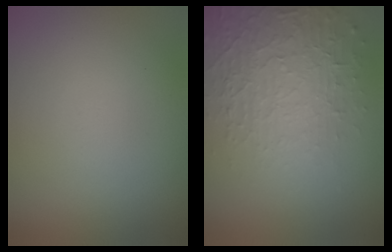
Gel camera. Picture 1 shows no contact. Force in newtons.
{"total": 5.0, "press": 3.2, "slide": 3.8}